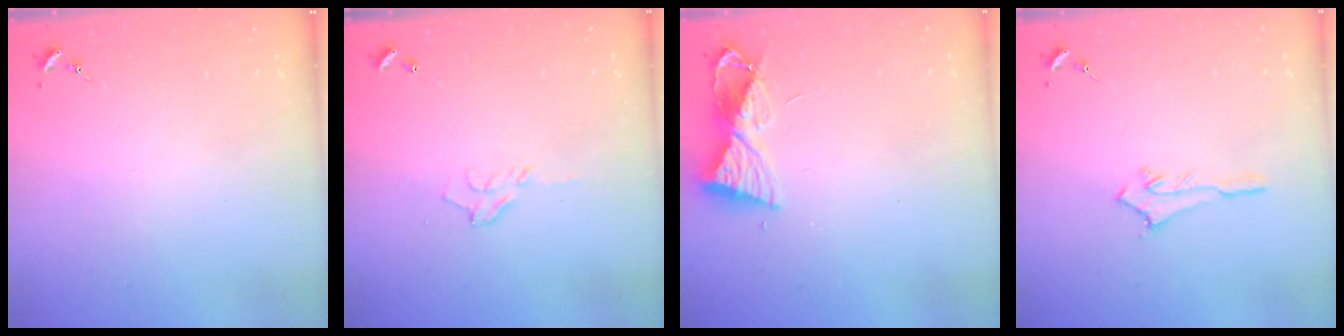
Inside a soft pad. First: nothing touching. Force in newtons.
{"total": 5.6, "press": 5.6, "slide": 0.9}
{"total": 8.2, "press": 8.2, "slide": 0.8}
{"total": 4.8, "press": 4.8, "slide": 0.5}